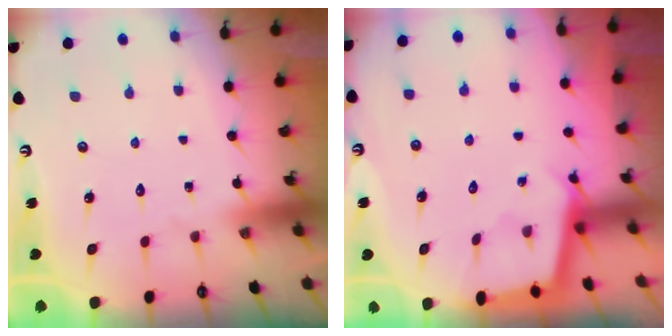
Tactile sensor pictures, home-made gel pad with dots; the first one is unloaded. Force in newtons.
{"total": 2.5, "press": 2.4, "slide": 0.3}